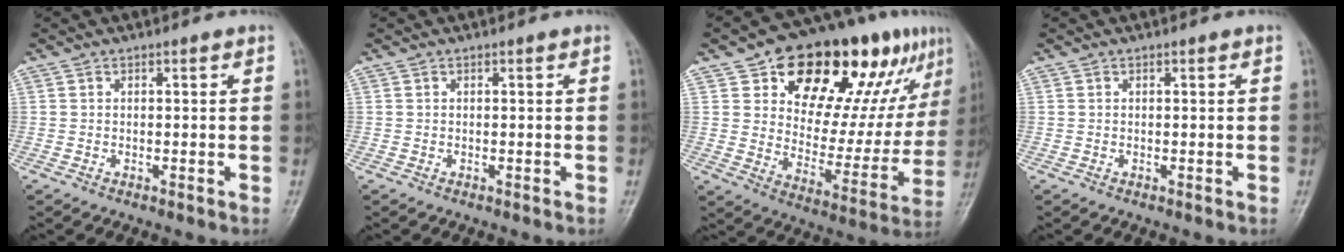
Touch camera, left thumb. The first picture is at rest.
{"total": 0.0}
{"total": 26.3, "force": [13.7, 13.3, 18.2], "torque": [-0.207, -0.016, 0.214]}
{"total": 0.0}